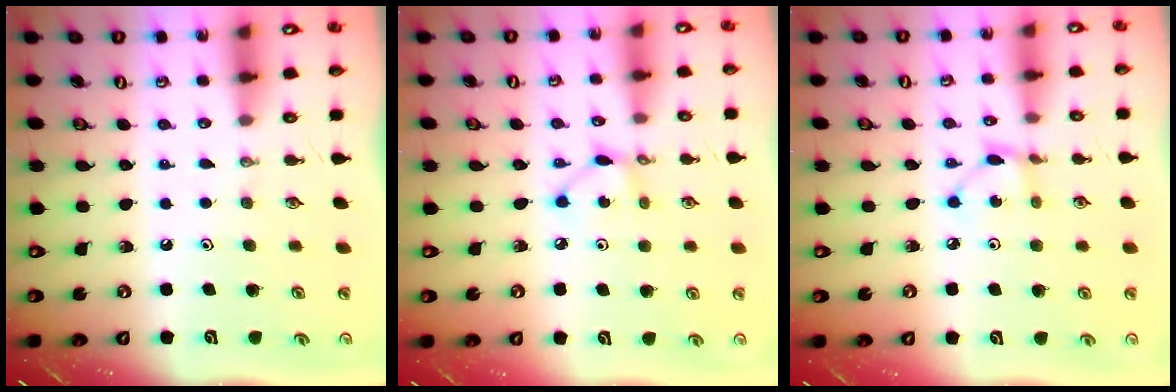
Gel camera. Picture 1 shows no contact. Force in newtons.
{"total": 3.8, "press": 3.8, "slide": 0.1}
{"total": 2.6, "press": 2.6, "slide": 0.2}